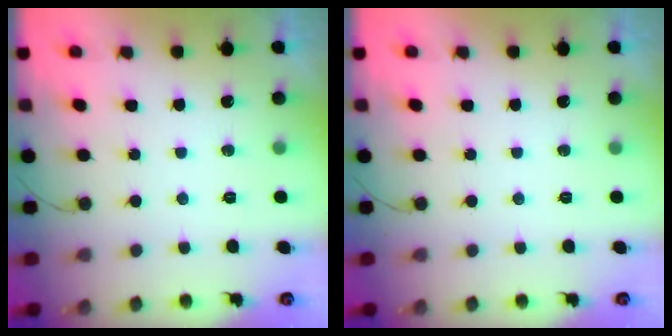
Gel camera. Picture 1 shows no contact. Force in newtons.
{"total": 0.0}